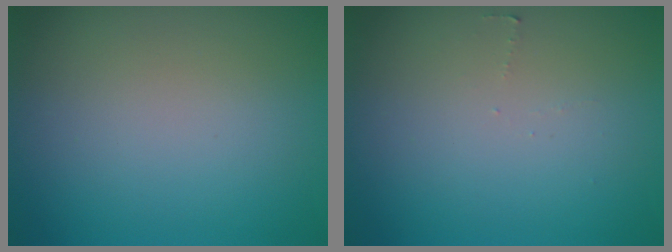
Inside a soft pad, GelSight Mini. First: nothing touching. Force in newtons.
{"total": 0.5, "press": 0.5, "slide": 0.1}